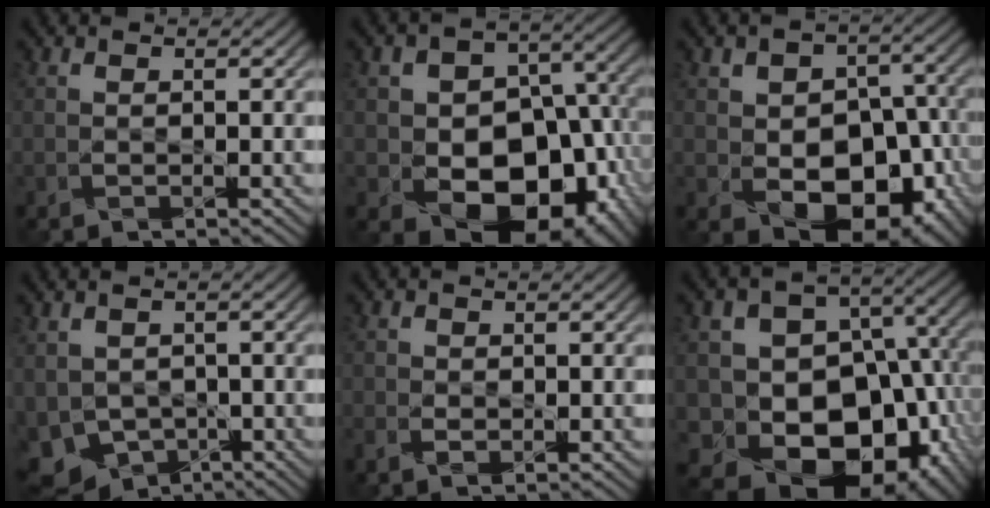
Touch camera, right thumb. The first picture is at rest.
{"total": 17.2, "force": [-4.2, 12.9, 10.6], "torque": [-0.142, -0.027, -0.062]}
{"total": 13.9, "force": [-3.3, 9.5, 9.6], "torque": [-0.125, -0.019, -0.036]}
{"total": 6.4, "force": [-2.2, 4.9, 3.5], "torque": [-0.095, -0.023, -0.036]}
{"total": 1.9, "force": [-0.6, 1.3, 1.3], "torque": [-0.029, -0.007, -0.014]}
{"total": 19.2, "force": [-4.6, 15.2, 10.8], "torque": [-0.164, -0.028, -0.050]}